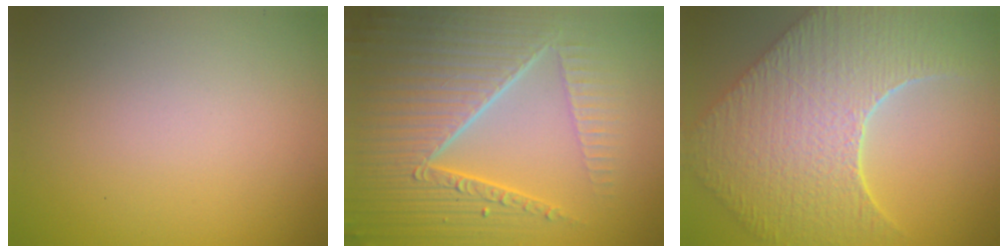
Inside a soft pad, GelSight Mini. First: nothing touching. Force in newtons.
{"total": 8.9, "press": 6.1, "slide": 6.5}
{"total": 9.7, "press": 7.0, "slide": 6.7}